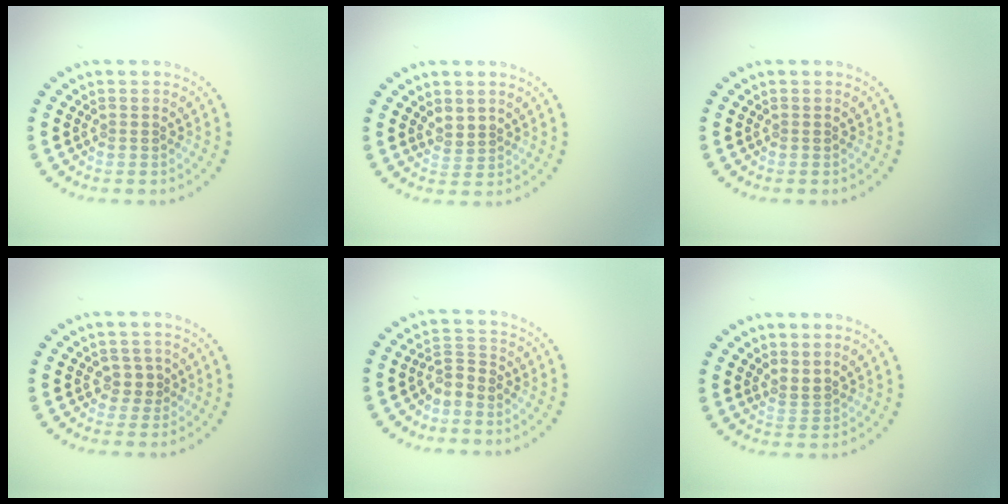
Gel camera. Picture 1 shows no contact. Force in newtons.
{"total": 1.5, "press": 1.2, "slide": 0.8}
{"total": 0.0}
{"total": 1.6, "press": 1.3, "slide": 0.9}
{"total": 2.1, "press": 1.4, "slide": 1.6}
{"total": 1.2, "press": 0.7, "slide": 1.0}